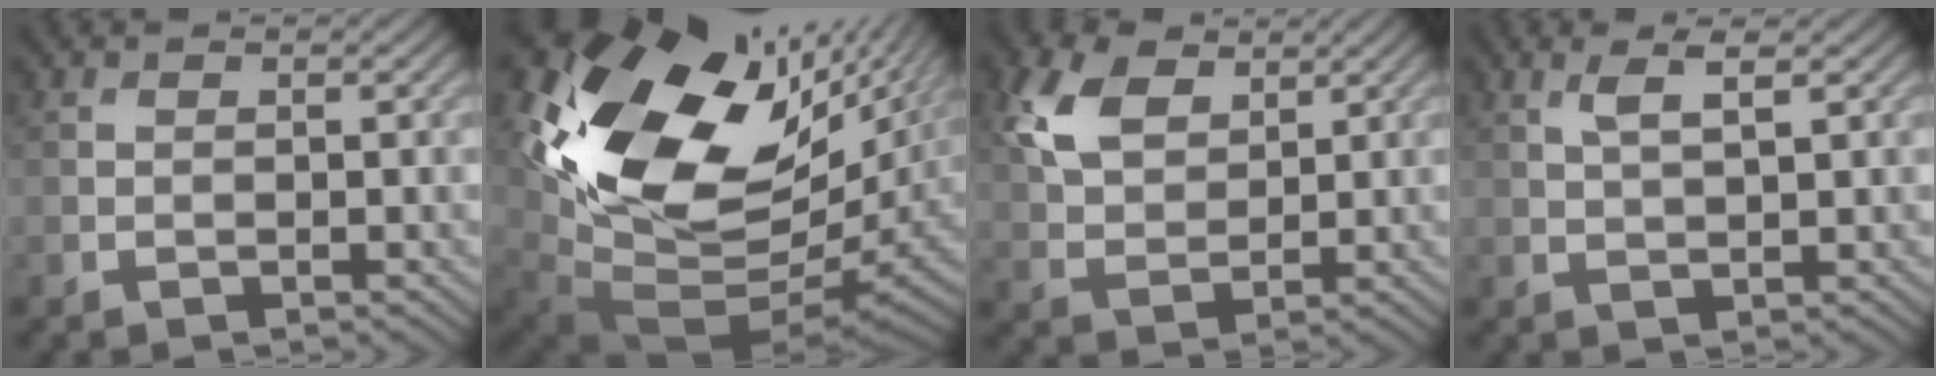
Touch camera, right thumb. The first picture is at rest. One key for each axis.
{"total": 19.0, "fx": 5.4, "fy": 12.1, "fz": 13.5, "tx": -0.290, "ty": -0.038, "tz": 0.128}
{"total": 7.2, "fx": 3.5, "fy": 4.4, "fz": 4.6, "tx": -0.120, "ty": 0.008, "tz": 0.069}
{"total": 3.0, "fx": 1.5, "fy": 0.4, "fz": 2.6, "tx": -0.057, "ty": 0.003, "tz": 0.033}